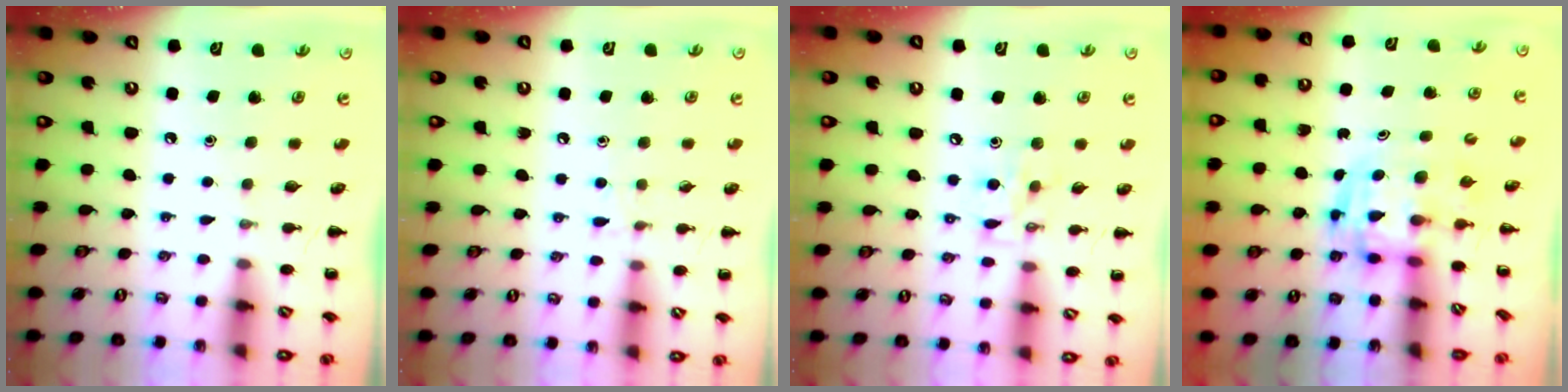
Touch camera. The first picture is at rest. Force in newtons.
{"total": 5.8, "press": 5.5, "slide": 1.9}
{"total": 7.8, "press": 7.8, "slide": 0.6}
{"total": 3.0, "press": 3.0, "slide": 0.5}